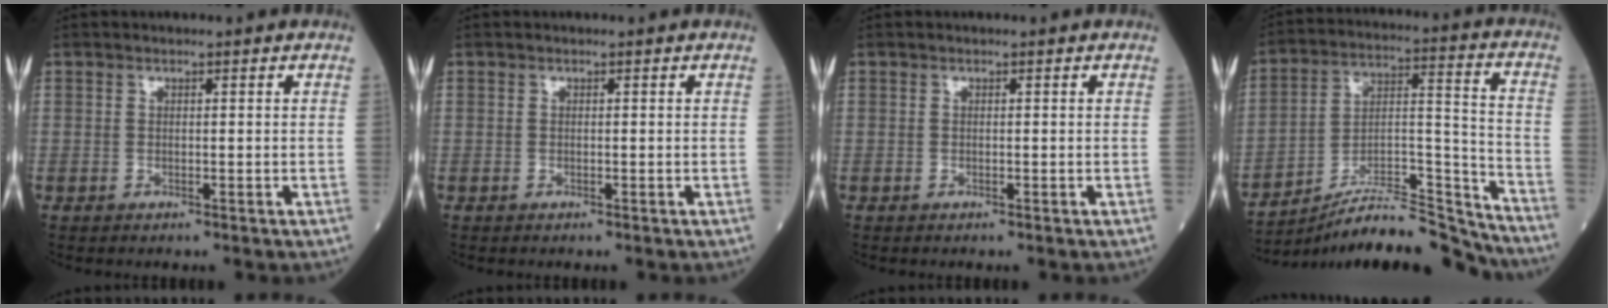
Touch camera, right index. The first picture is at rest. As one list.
[{"total": 0.0}, {"total": 0.0}, {"total": 21.3, "force": [-20.1, 1.4, 6.9], "torque": [-0.123, 0.024, -0.329]}]